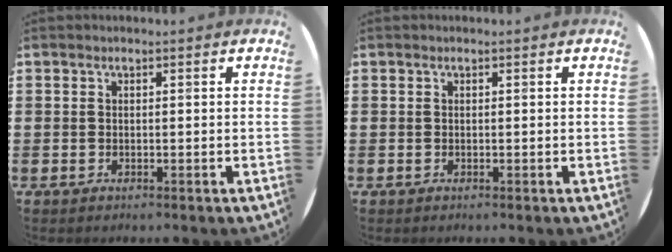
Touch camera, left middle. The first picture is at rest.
{"total": 0.0}